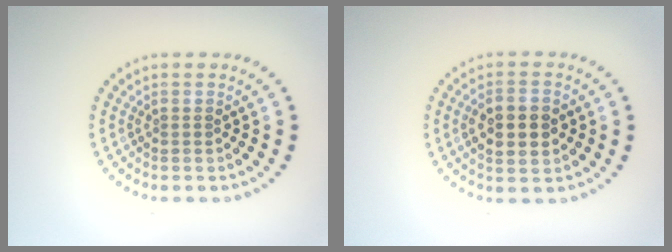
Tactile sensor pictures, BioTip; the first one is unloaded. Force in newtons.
{"total": 4.0, "press": 4.0, "slide": 0.1}